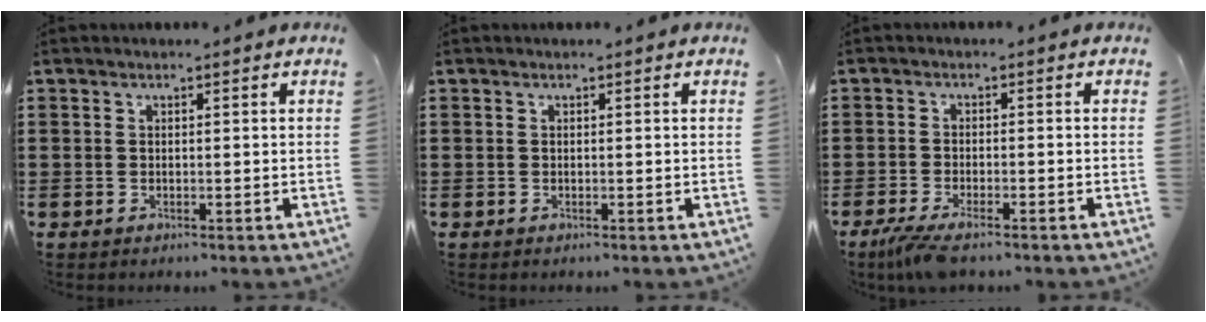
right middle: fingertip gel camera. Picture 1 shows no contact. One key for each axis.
{"total": 0.0}
{"total": 3.5, "fx": -2.7, "fy": 0.2, "fz": 2.2, "tx": -0.056, "ty": -0.012, "tz": -0.055}